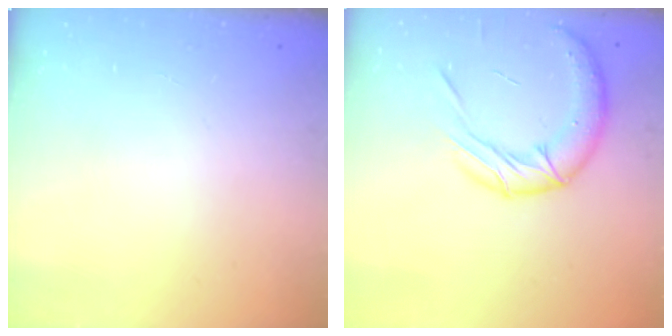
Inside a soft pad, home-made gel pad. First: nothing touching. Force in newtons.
{"total": 16.1, "press": 15.9, "slide": 2.5}